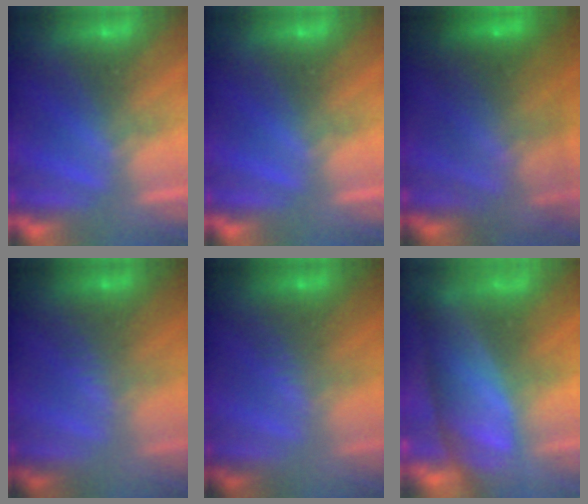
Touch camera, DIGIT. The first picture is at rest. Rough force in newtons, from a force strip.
{"total": 0.0}
{"total": 6.5}
{"total": 2.7}
{"total": 2.7}
{"total": 10.0}